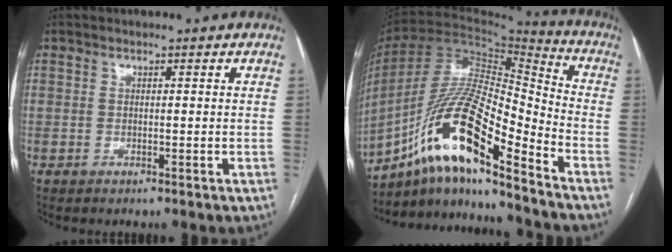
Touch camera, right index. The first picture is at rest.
{"total": 18.1, "force": [-11.0, 2.6, 14.1], "torque": [-0.274, 0.009, -0.194]}